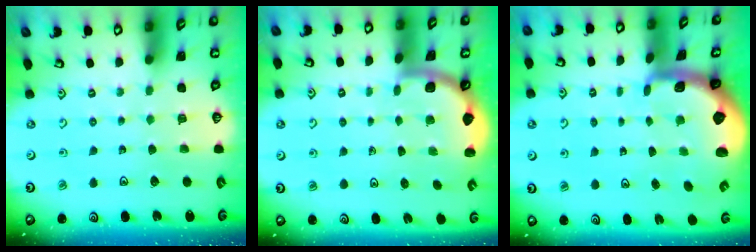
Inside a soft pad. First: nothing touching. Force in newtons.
{"total": 1.6, "press": 1.6, "slide": 0.1}
{"total": 2.6, "press": 2.5, "slide": 0.6}